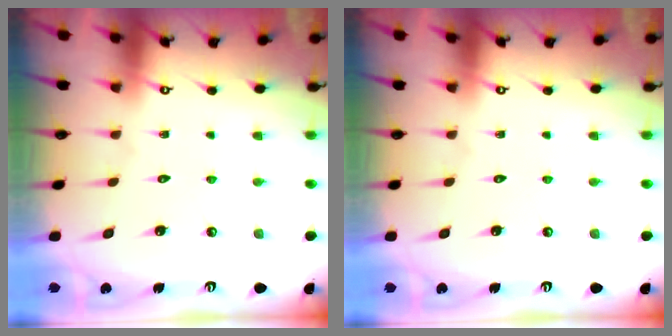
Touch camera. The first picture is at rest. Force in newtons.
{"total": 0.0}